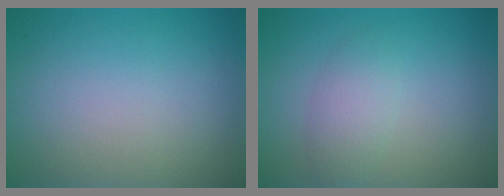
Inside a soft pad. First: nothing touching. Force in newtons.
{"total": 2.2, "press": 2.2, "slide": 0.1}